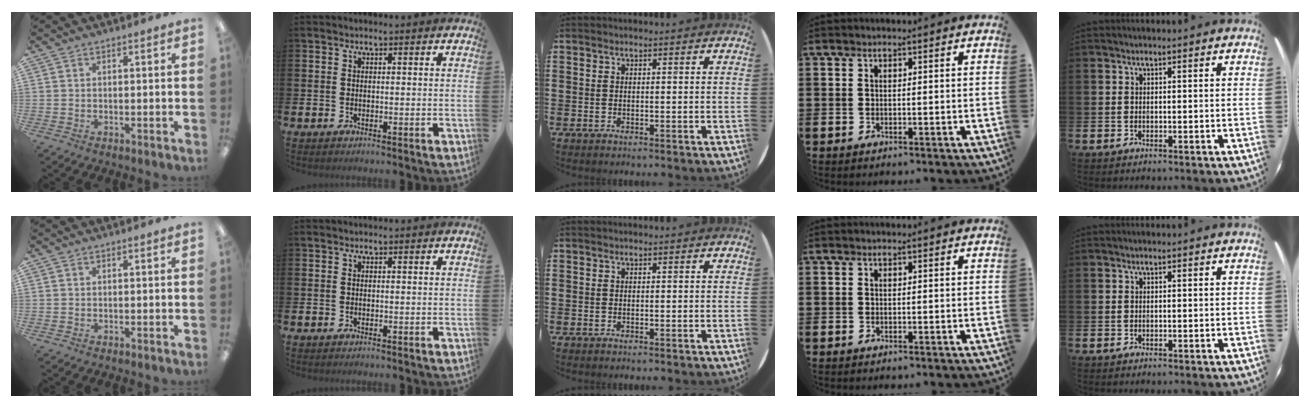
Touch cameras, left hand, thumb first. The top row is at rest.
{}